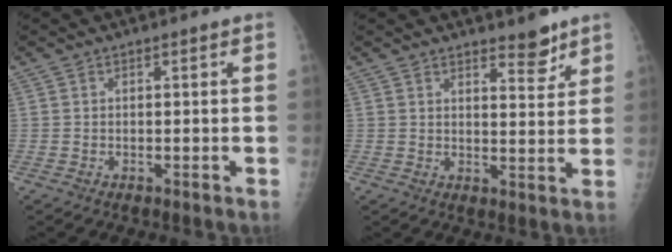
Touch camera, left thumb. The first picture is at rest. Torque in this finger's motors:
{"motor_torque": [0.17, 0.28, 0.10, -0.02, 0.06]}